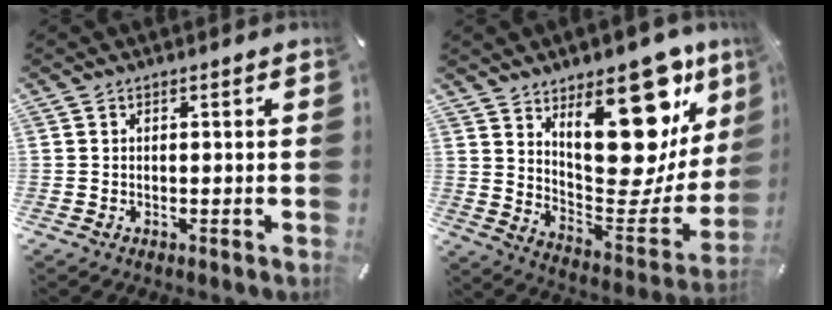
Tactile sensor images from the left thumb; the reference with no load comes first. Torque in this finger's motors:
{"motor_torque": [3.31, 1.69, 1.41, -1.36, 0.32]}